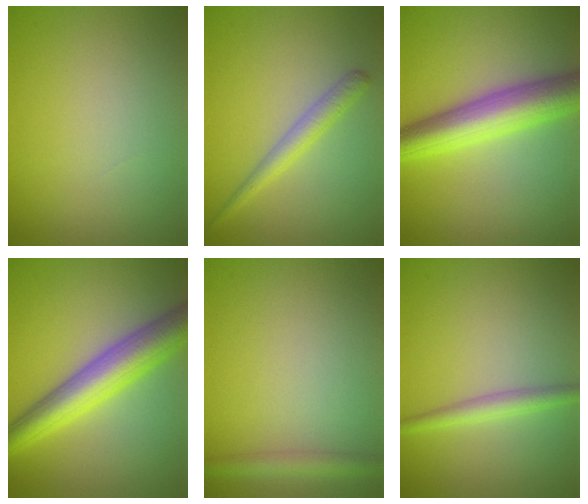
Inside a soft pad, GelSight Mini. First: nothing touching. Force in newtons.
{"total": 2.2, "press": 2.2, "slide": 0.0}
{"total": 6.9, "press": 6.9, "slide": 0.2}
{"total": 6.9, "press": 6.9, "slide": 0.1}
{"total": 2.3, "press": 2.3, "slide": 0.0}
{"total": 2.1, "press": 2.1, "slide": 0.0}